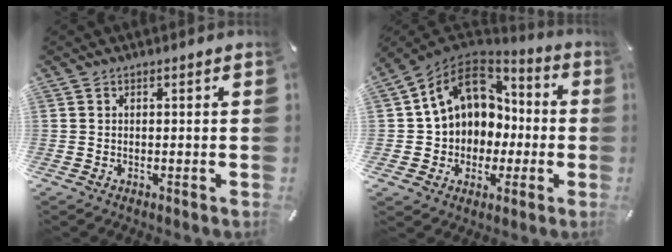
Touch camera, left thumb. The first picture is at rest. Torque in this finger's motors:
{"motor_torque": [0.75, 2.44, 0.72, -0.01, 0.30]}